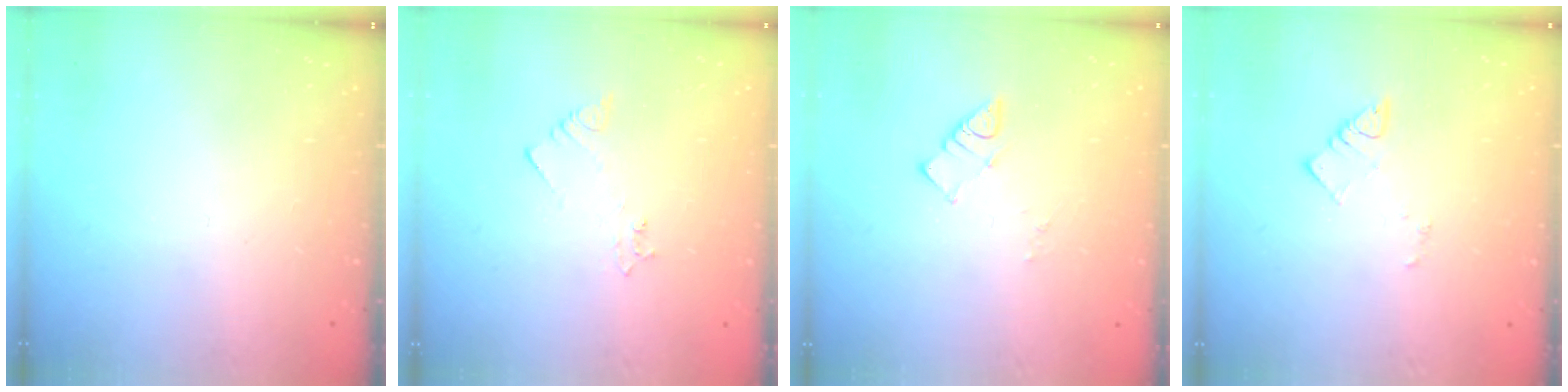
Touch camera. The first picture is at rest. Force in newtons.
{"total": 1.9, "press": 1.9, "slide": 0.3}
{"total": 4.4, "press": 4.3, "slide": 0.4}
{"total": 3.9, "press": 3.9, "slide": 0.3}